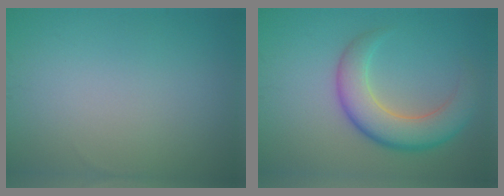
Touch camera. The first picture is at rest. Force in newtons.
{"total": 6.0, "press": 6.0, "slide": 0.3}